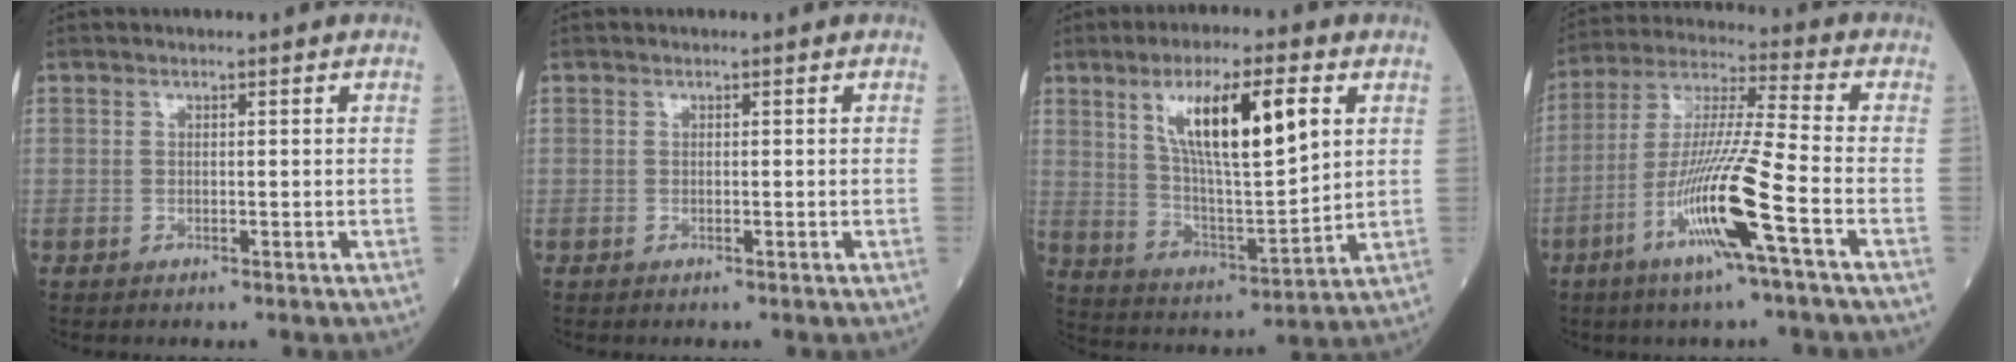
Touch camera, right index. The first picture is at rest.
{"total": 0.0}
{"total": 15.3, "force": [5.8, 3.3, 13.8], "torque": [-0.248, 0.003, 0.105]}
{"total": 14.2, "force": [-5.9, -0.9, 12.9], "torque": [-0.258, -0.010, -0.115]}